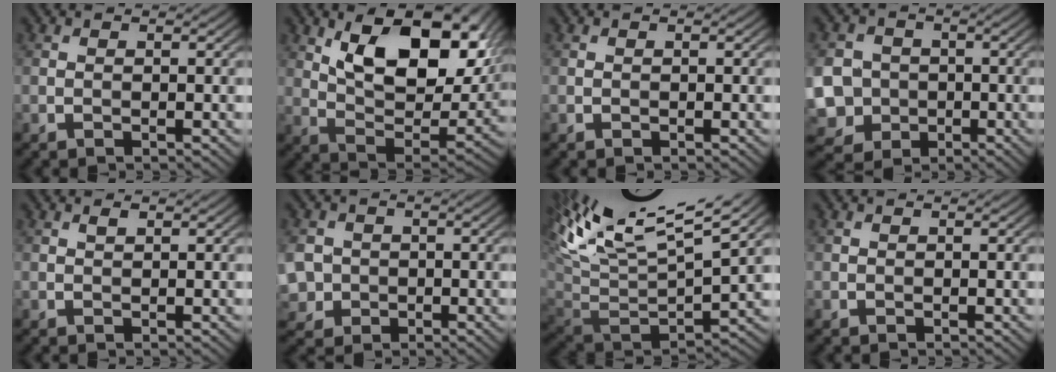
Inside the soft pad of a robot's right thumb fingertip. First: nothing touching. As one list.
[{"total": 15.8, "force": [7.0, 7.6, 11.9], "torque": [-0.196, -0.007, 0.116]}, {"total": 0.0}, {"total": 10.6, "force": [-2.1, 9.8, 3.5], "torque": [-0.135, -0.029, -0.061]}, {"total": 0.5, "force": [0.3, 0.1, 0.4], "torque": [-0.009, 0.000, 0.007]}, {"total": 5.9, "force": [-0.8, 5.4, 2.2], "torque": [-0.076, -0.014, -0.033]}, {"total": 15.5, "force": [8.9, 4.7, 11.8], "torque": [-0.274, 0.020, 0.158]}, {"total": 0.0}]